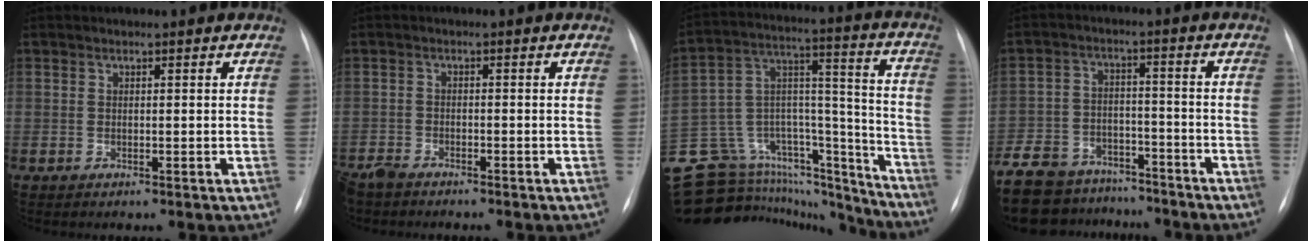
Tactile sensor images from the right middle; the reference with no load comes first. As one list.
[{"total": 4.3, "force": [-3.9, 1.2, 1.3], "torque": [-0.023, -0.010, -0.069]}, {"total": 29.7, "force": [-26.4, 9.8, 9.2], "torque": [-0.190, 0.060, -0.390]}, {"total": 19.2, "force": [-15.9, 8.7, 6.4], "torque": [-0.168, 0.002, -0.239]}]